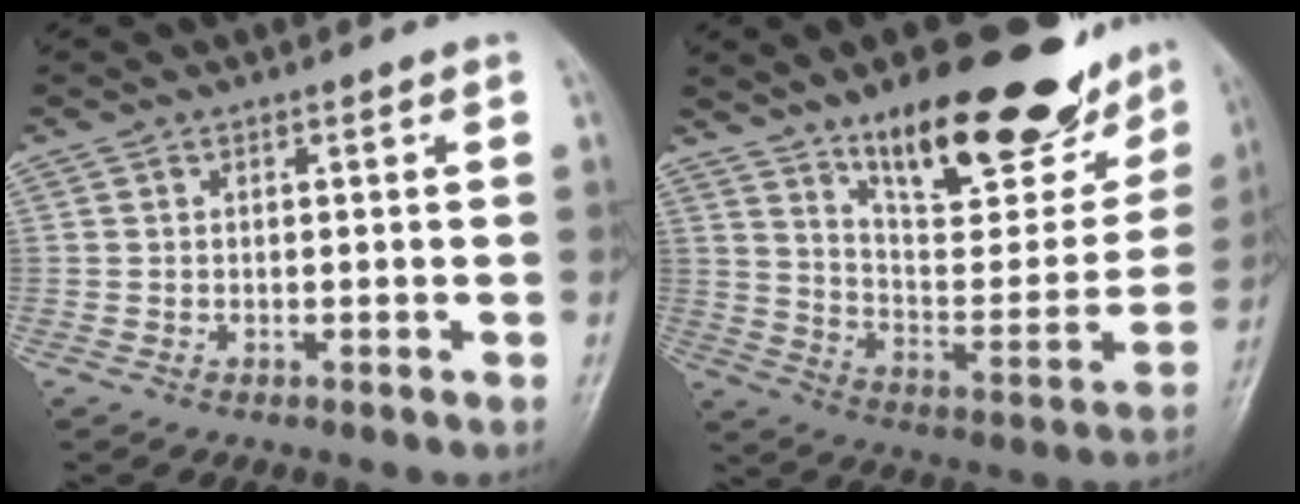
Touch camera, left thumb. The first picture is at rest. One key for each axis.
{"total": 29.6, "fx": 19.6, "fy": 10.2, "fz": 19.6, "tx": -0.237, "ty": -0.081, "tz": 0.302}